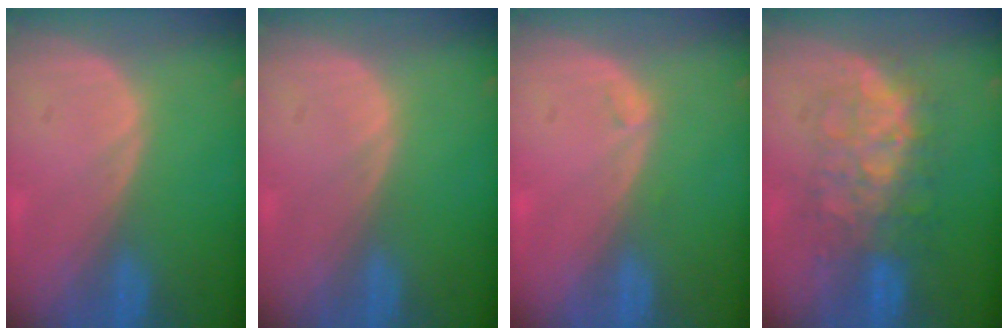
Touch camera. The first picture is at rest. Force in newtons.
{"total": 0.0}
{"total": 0.6, "press": 0.6, "slide": 0.2}
{"total": 8.0, "press": 8.0, "slide": 0.6}